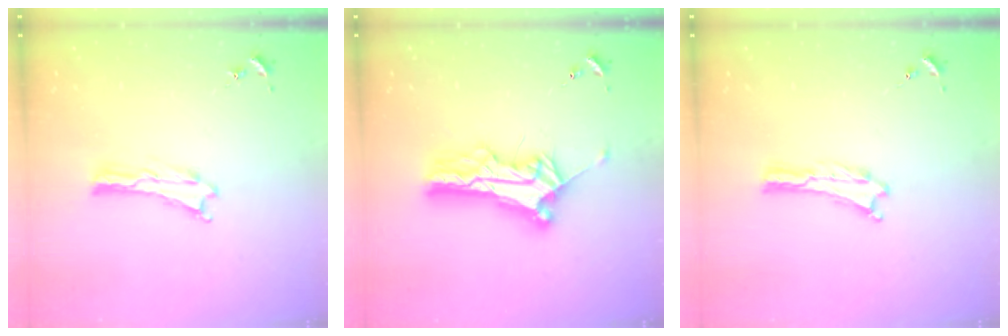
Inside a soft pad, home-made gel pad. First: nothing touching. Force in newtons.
{"total": 10.8, "press": 10.8, "slide": 0.9}
{"total": 0.0}